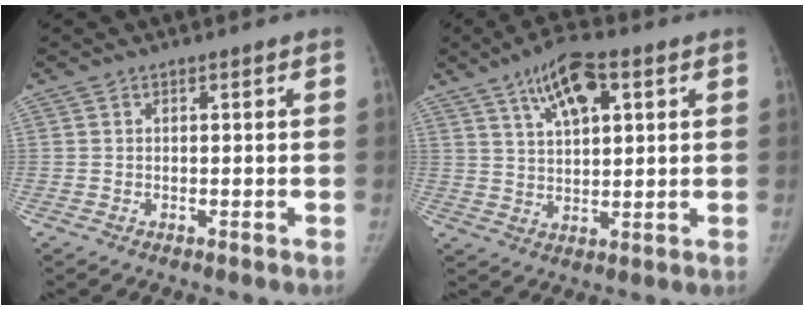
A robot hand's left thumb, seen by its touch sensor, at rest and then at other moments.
{"total": 10.3, "force": [4.8, 4.2, 8.1], "torque": [-0.128, -0.009, 0.085]}